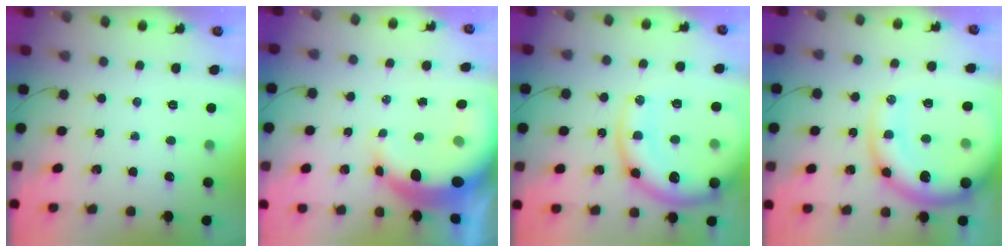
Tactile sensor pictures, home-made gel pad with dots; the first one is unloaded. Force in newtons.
{"total": 10.0, "press": 9.8, "slide": 2.1}
{"total": 18.2, "press": 17.7, "slide": 3.9}
{"total": 18.7, "press": 18.2, "slide": 4.3}